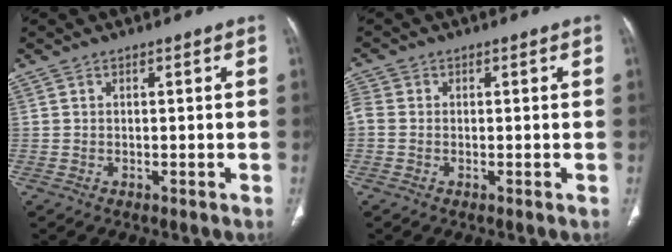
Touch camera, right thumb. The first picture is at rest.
{"total": 2.2, "force": [-0.3, 1.8, 1.3], "torque": [-0.037, 0.004, -0.014]}